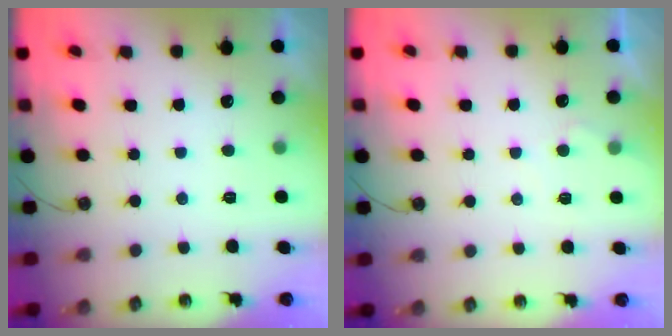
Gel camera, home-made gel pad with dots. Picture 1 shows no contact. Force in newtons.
{"total": 3.6, "press": 3.6, "slide": 0.5}